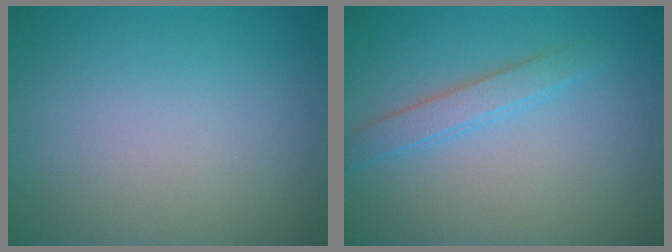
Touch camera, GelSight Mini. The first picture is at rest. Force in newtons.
{"total": 2.1, "press": 2.1, "slide": 0.1}